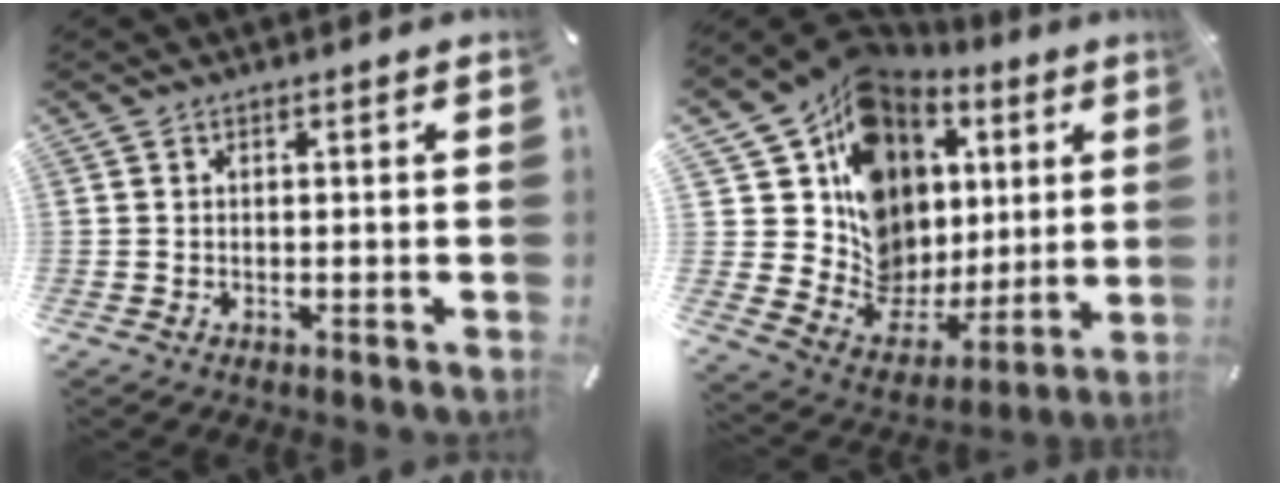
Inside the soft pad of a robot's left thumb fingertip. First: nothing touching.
{"total": 15.1, "force": [5.5, 12.7, 6.1], "torque": [-0.113, -0.079, 0.116]}